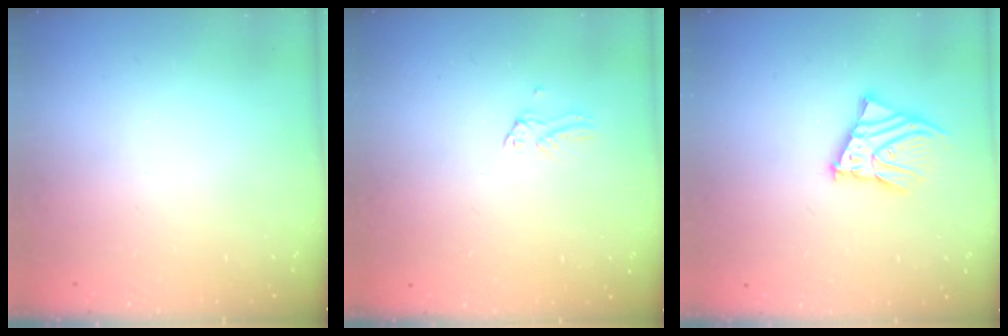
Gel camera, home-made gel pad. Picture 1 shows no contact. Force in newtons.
{"total": 0.0}
{"total": 8.3, "press": 8.2, "slide": 1.0}